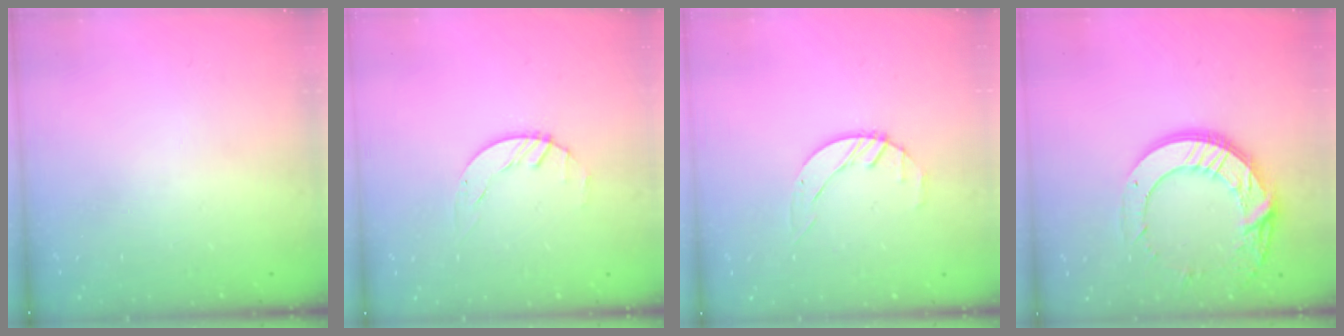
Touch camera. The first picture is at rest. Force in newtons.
{"total": 1.5, "press": 1.5, "slide": 0.2}
{"total": 2.0, "press": 2.0, "slide": 0.3}
{"total": 17.1, "press": 17.0, "slide": 1.5}